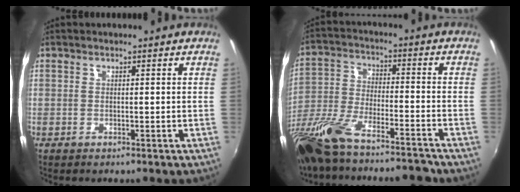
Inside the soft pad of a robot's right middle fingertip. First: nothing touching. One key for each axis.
{"total": 20.5, "fx": -16.8, "fy": 4.3, "fz": 10.9, "tx": -0.238, "ty": -0.052, "tz": -0.296}